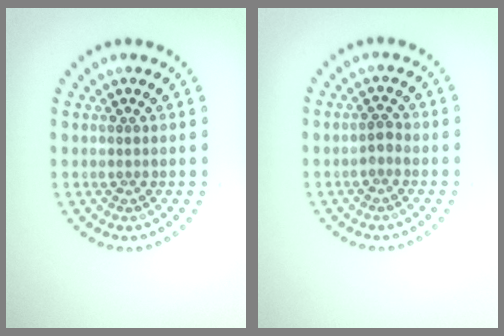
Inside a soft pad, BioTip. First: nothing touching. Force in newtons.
{"total": 0.9, "press": 0.9, "slide": 0.2}